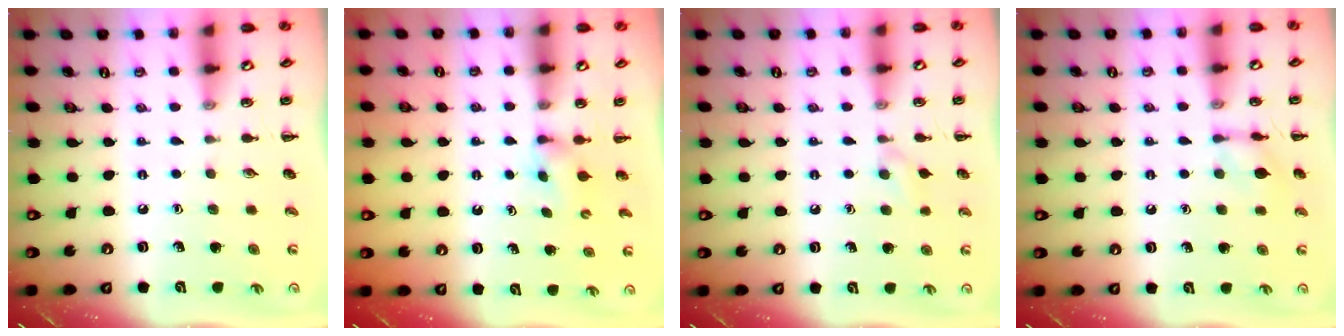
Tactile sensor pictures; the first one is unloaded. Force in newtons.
{"total": 2.3, "press": 2.1, "slide": 1.0}
{"total": 5.5, "press": 5.1, "slide": 2.1}
{"total": 8.1, "press": 8.0, "slide": 0.5}